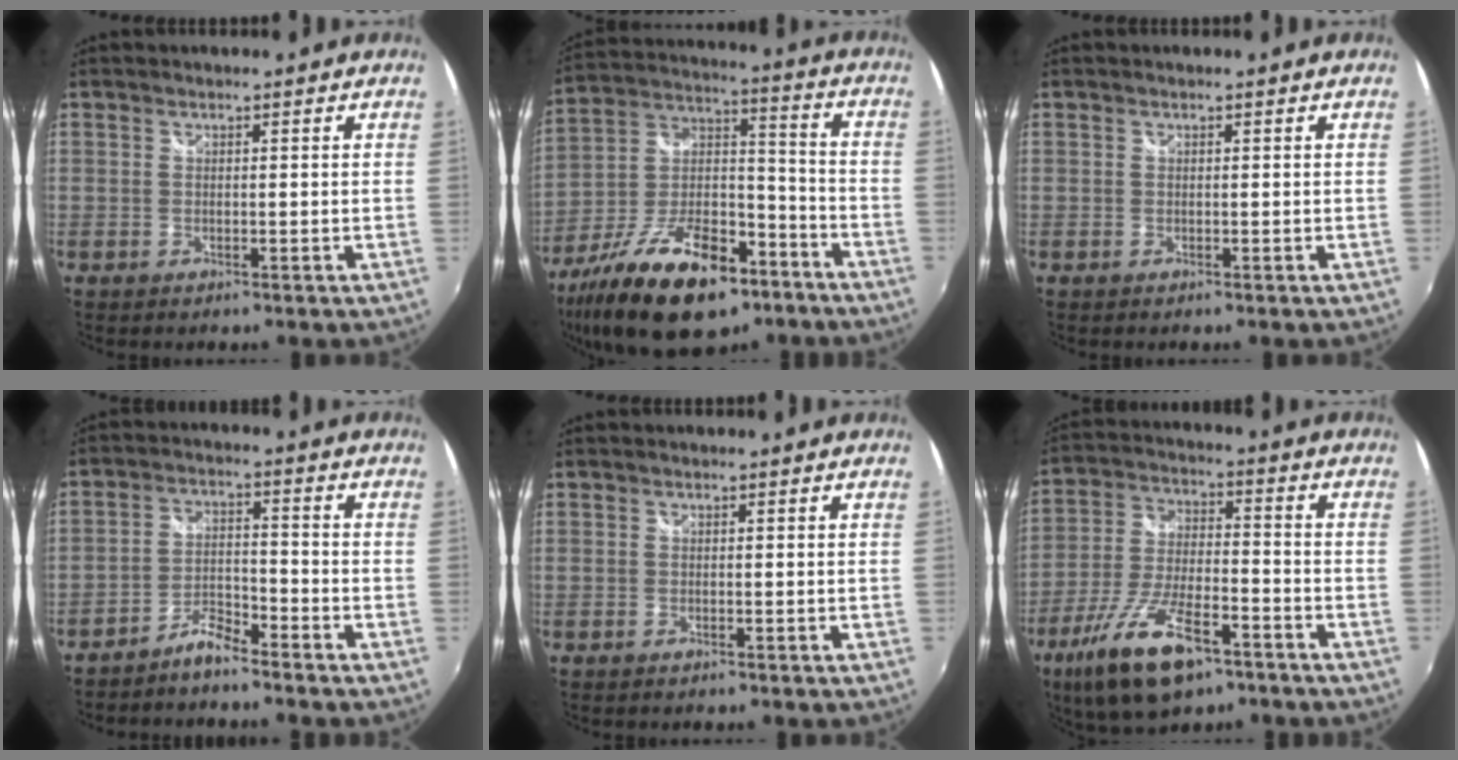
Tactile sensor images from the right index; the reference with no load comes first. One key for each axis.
{"total": 23.9, "fx": -14.4, "fy": 10.9, "fz": 15.6, "tx": -0.297, "ty": -0.016, "tz": -0.234}
{"total": 0.0}
{"total": 4.6, "fx": -4.2, "fy": 0.7, "fz": 1.7, "tx": -0.045, "ty": 0.010, "tz": -0.082}
{"total": 0.0}
{"total": 16.1, "fx": -9.7, "fy": 6.0, "fz": 11.4, "tx": -0.241, "ty": -0.033, "tz": -0.176}